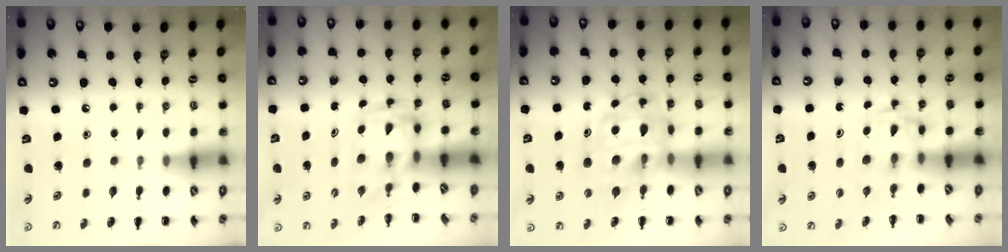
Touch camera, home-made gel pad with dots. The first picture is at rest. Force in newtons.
{"total": 2.8, "press": 2.8, "slide": 0.6}
{"total": 10.5, "press": 10.0, "slide": 3.4}
{"total": 3.4, "press": 3.4, "slide": 0.4}